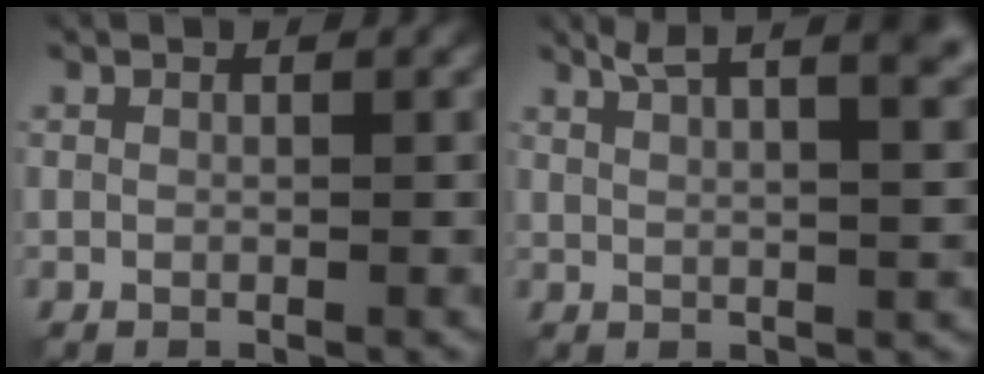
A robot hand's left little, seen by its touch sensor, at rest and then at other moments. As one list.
[{"total": 9.3, "force": [5.7, 3.3, 6.6], "torque": [-0.062, 0.052, 0.053]}]